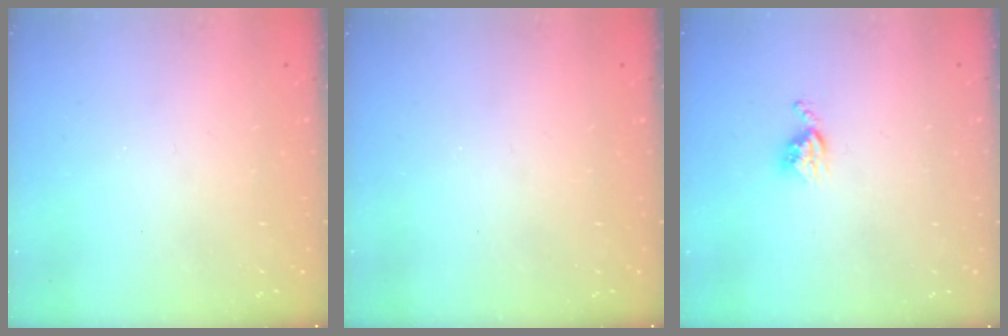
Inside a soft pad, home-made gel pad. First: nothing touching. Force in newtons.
{"total": 0.0}
{"total": 4.4, "press": 4.3, "slide": 0.5}